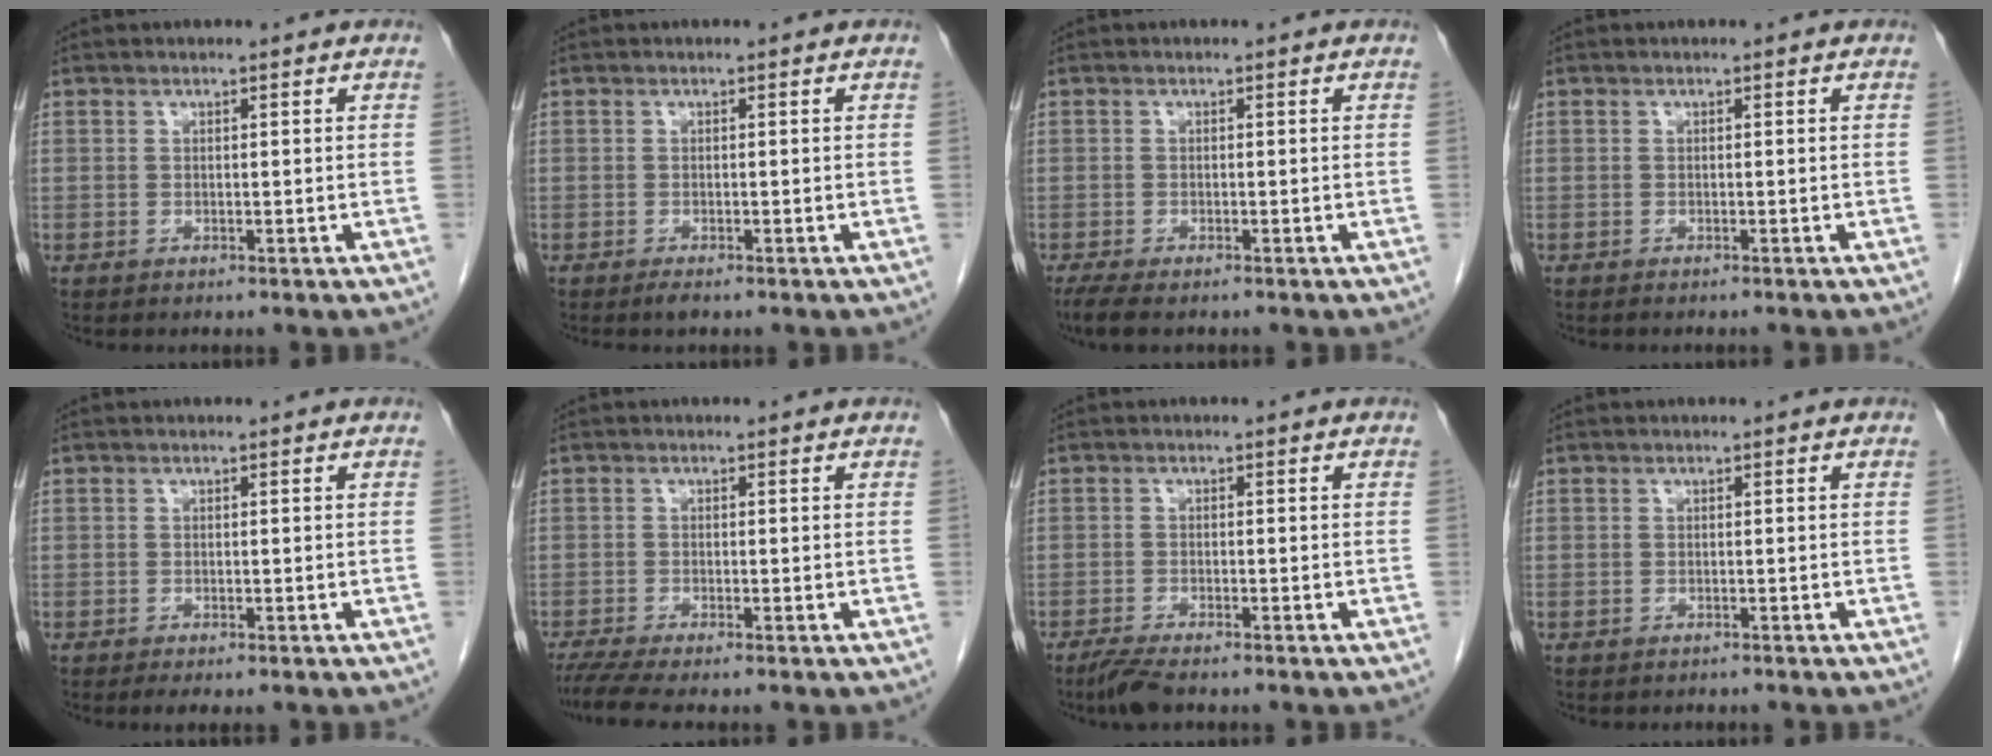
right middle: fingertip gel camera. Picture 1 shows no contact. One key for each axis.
{"total": 1.1, "fx": -0.8, "fy": 0.1, "fz": 0.7, "tx": -0.015, "ty": -0.003, "tz": -0.013}
{"total": 3.8, "fx": -2.9, "fy": 0.9, "fz": 2.3, "tx": -0.045, "ty": -0.013, "tz": -0.045}
{"total": 1.3, "fx": -1.2, "fy": 0.0, "fz": 0.6, "tx": -0.008, "ty": 0.000, "tz": -0.015}
{"total": 1.7, "fx": -1.3, "fy": 0.5, "fz": 1.0, "tx": -0.014, "ty": -0.003, "tz": -0.016}
{"total": 4.4, "fx": -3.6, "fy": -0.3, "fz": 2.4, "tx": -0.041, "ty": -0.013, "tz": -0.067}
{"total": 3.3, "fx": -2.7, "fy": 0.4, "fz": 1.9, "tx": -0.042, "ty": -0.009, "tz": -0.051}
{"total": 0.7, "fx": -0.6, "fy": 0.2, "fz": -0.1, "tx": -0.005, "ty": 0.000, "tz": -0.011}